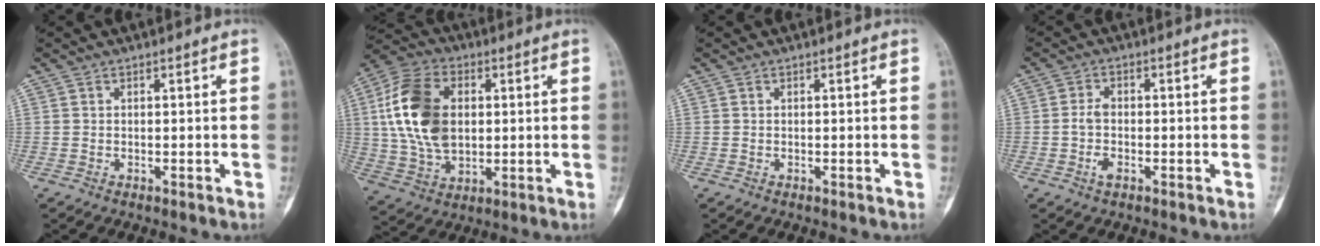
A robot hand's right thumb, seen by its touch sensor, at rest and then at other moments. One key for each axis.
{"total": 16.6, "fx": 2.6, "fy": 10.9, "fz": 12.3, "tx": -0.227, "ty": 0.006, "tz": 0.048}
{"total": 0.0}
{"total": 3.5, "fx": -1.1, "fy": 2.0, "fz": 2.6, "tx": -0.050, "ty": 0.012, "tz": -0.025}